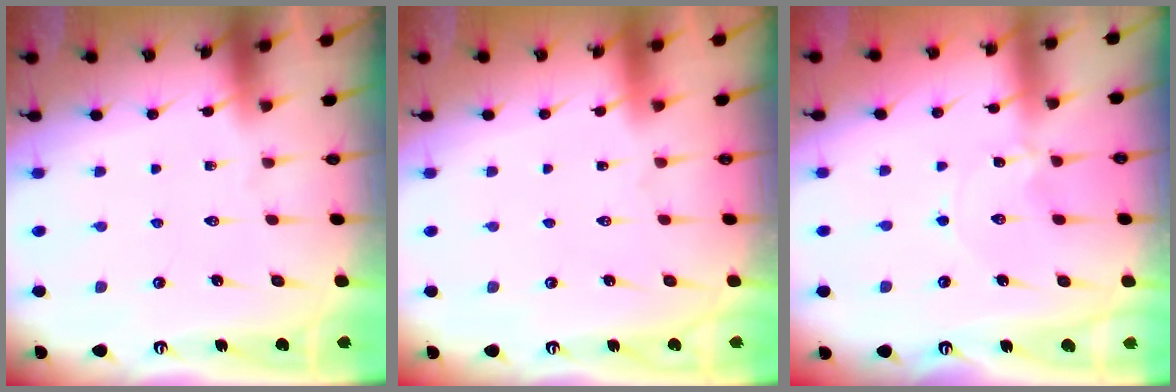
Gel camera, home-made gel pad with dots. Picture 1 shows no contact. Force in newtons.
{"total": 1.6, "press": 1.6, "slide": 0.1}
{"total": 0.0}